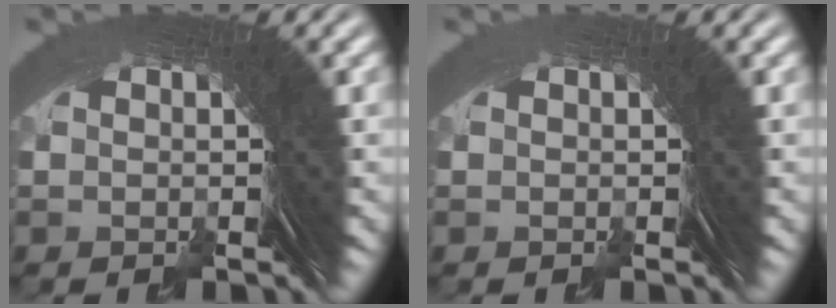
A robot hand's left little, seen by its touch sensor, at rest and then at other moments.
{"total": 0.0}